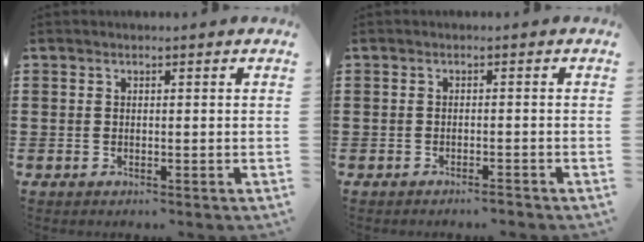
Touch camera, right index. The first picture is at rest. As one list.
[{"total": 1.2, "force": [-1.1, 0.0, 0.5], "torque": [-0.011, 0.000, -0.021]}]